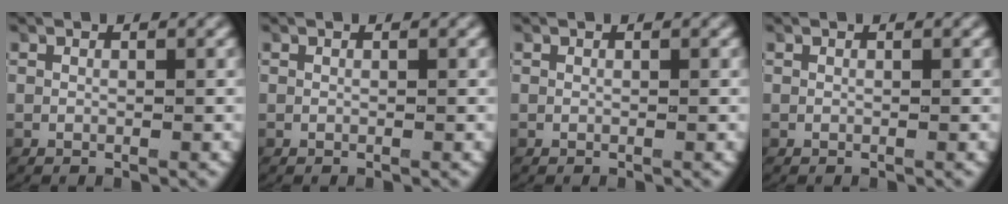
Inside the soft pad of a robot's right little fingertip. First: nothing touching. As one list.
[{"total": 0.0}, {"total": 0.0}, {"total": 0.0}]